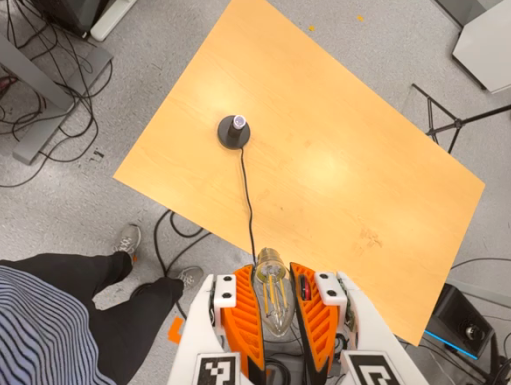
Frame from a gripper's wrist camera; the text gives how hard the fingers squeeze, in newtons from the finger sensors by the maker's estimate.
{"total": 21.8, "left": 24.5, "right": 19.1}